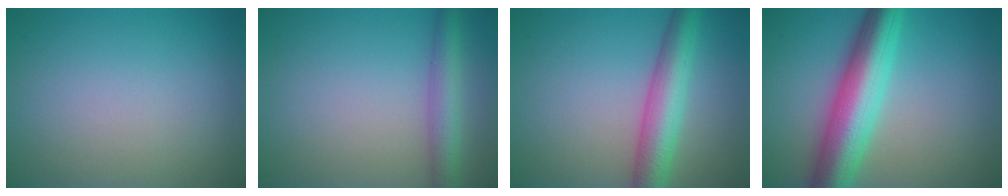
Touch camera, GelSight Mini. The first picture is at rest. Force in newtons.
{"total": 3.5, "press": 3.5, "slide": 0.1}
{"total": 5.7, "press": 5.7, "slide": 0.1}
{"total": 8.7, "press": 8.7, "slide": 0.1}